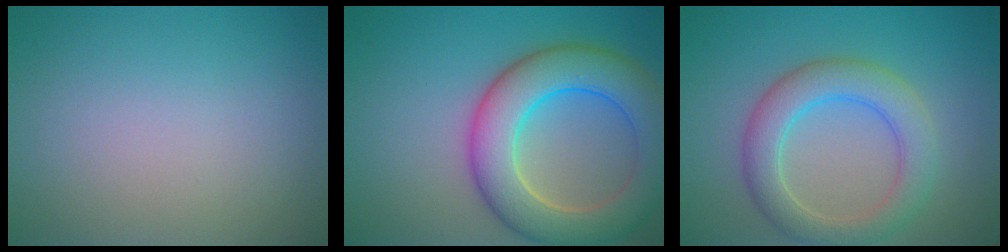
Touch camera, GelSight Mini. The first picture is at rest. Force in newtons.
{"total": 9.0, "press": 9.0, "slide": 0.6}
{"total": 5.2, "press": 5.2, "slide": 0.3}